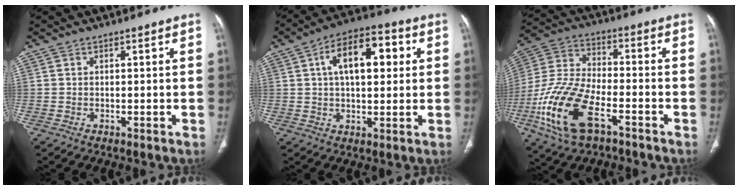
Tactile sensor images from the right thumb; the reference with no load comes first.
{"total": 13.4, "force": [3.3, 7.0, 10.9], "torque": [-0.155, 0.021, 0.048]}
{"total": 18.5, "force": [-8.0, 8.8, 14.1], "torque": [-0.303, 0.024, -0.151]}